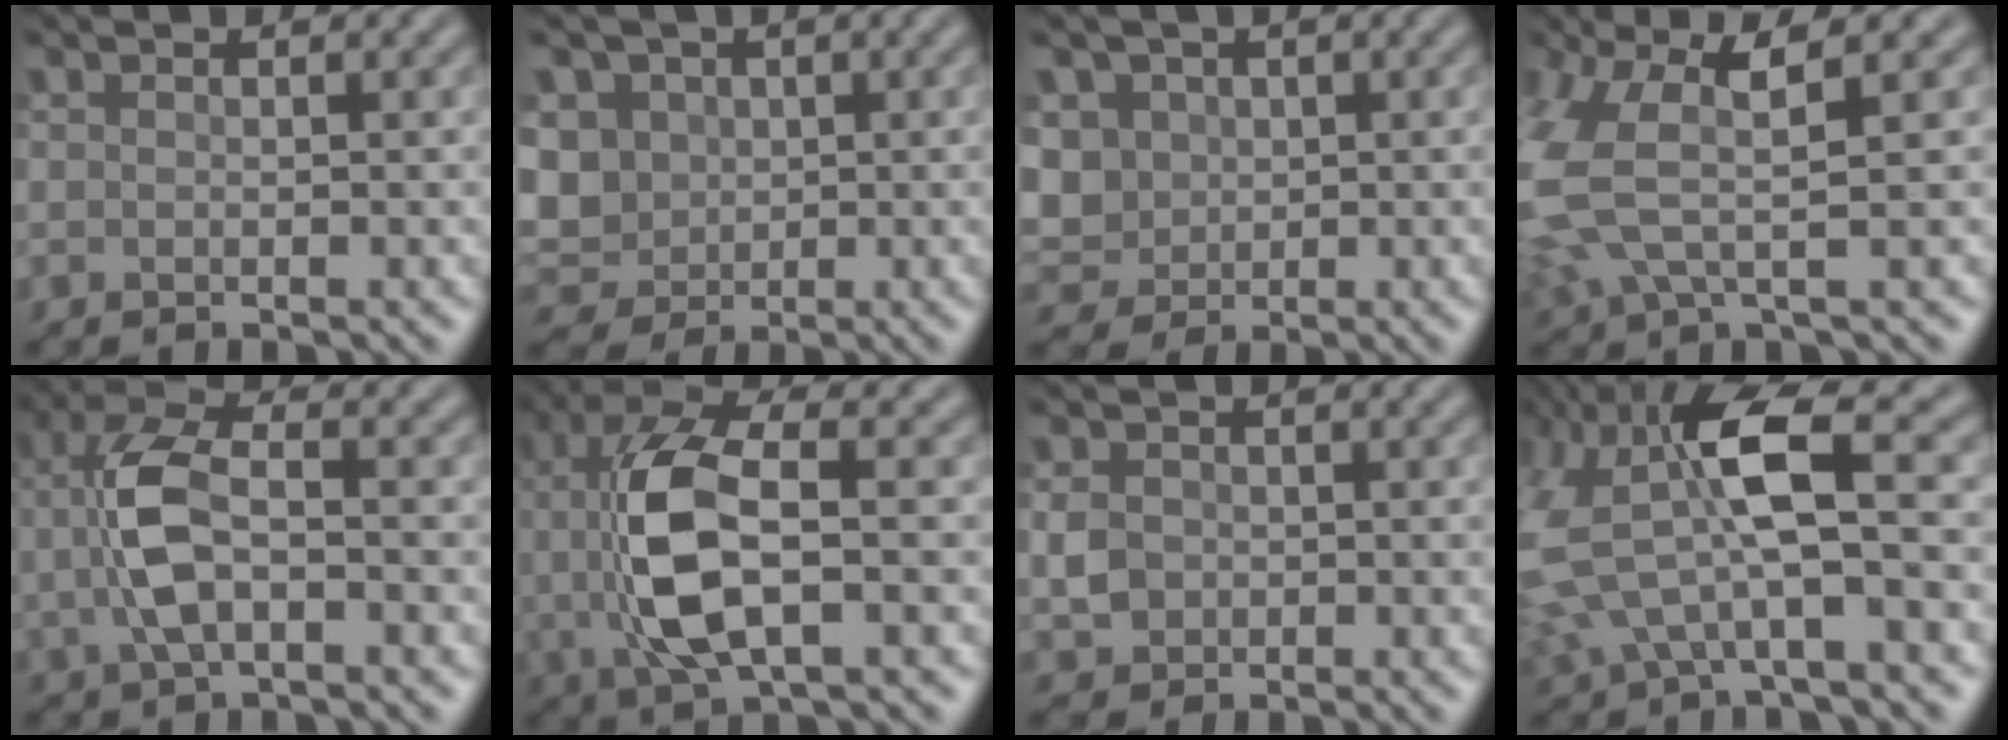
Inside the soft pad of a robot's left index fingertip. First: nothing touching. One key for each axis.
{"total": 7.2, "fx": 0.3, "fy": 6.2, "fz": 3.6, "tx": -0.083, "ty": 0.000, "tz": -0.011}
{"total": 6.5, "fx": 0.3, "fy": 5.6, "fz": 3.2, "tx": -0.079, "ty": 0.006, "tz": -0.014}
{"total": 6.4, "fx": 0.8, "fy": 2.4, "fz": 5.9, "tx": -0.164, "ty": 0.004, "tz": 0.013}
{"total": 6.0, "fx": -0.5, "fy": 2.8, "fz": 5.3, "tx": -0.120, "ty": 0.007, "tz": -0.013}
{"total": 9.1, "fx": -0.3, "fy": 4.0, "fz": 8.2, "tx": -0.180, "ty": 0.005, "tz": -0.004}
{"total": 2.2, "fx": -0.5, "fy": 1.9, "fz": 0.9, "tx": -0.021, "ty": 0.002, "tz": -0.010}
{"total": 10.5, "fx": 0.7, "fy": 4.2, "fz": 9.6, "tx": -0.222, "ty": 0.010, "tz": 0.007}